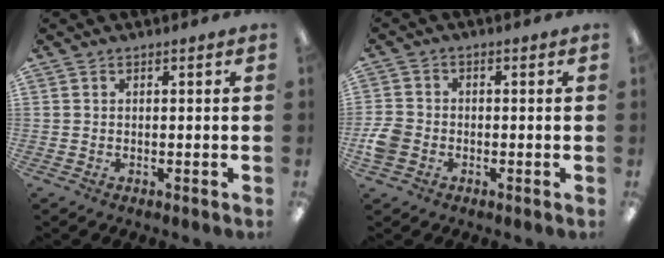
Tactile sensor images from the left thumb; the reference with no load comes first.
{"total": 5.2, "force": [-1.8, 4.1, 2.6], "torque": [-0.051, 0.012, -0.032]}